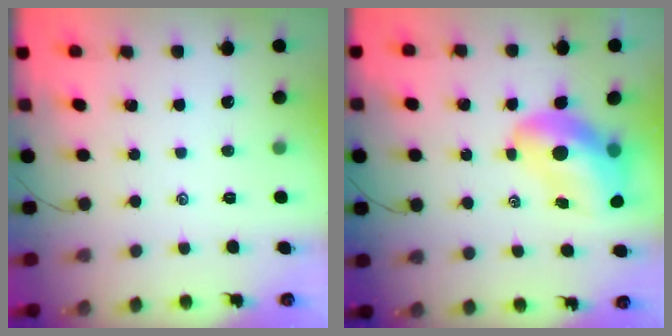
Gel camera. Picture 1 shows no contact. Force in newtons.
{"total": 13.5, "press": 12.9, "slide": 4.0}